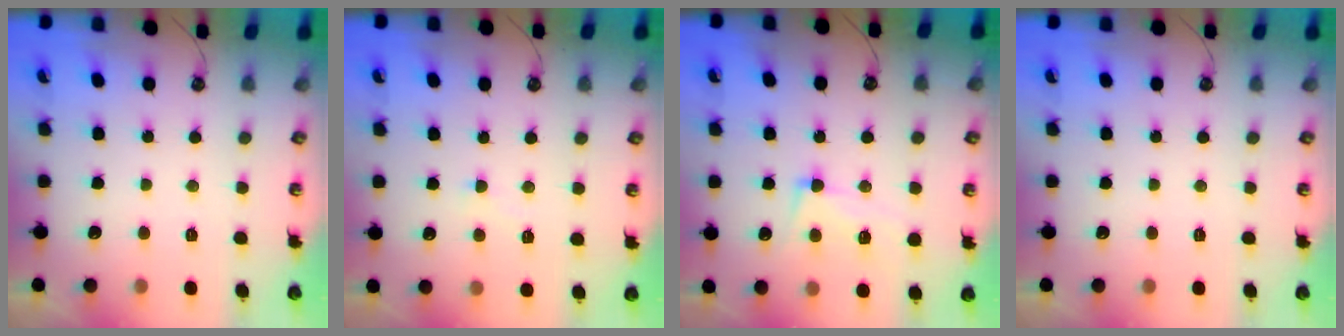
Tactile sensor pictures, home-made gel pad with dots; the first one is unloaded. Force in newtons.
{"total": 2.9, "press": 2.8, "slide": 0.8}
{"total": 6.4, "press": 6.2, "slide": 1.7}
{"total": 0.0}